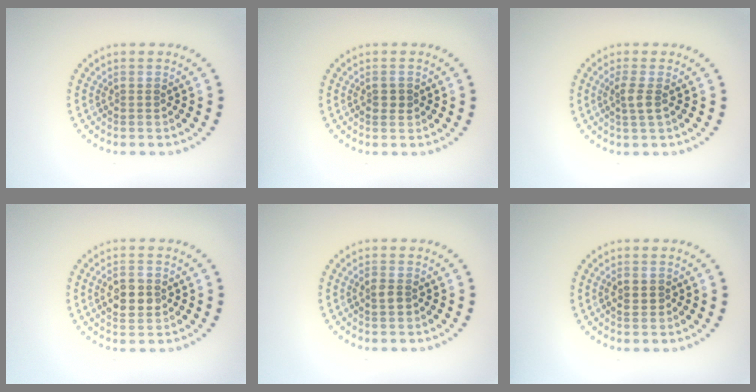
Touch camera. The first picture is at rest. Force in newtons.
{"total": 1.2, "press": 1.2, "slide": 0.1}
{"total": 1.7, "press": 1.4, "slide": 1.0}
{"total": 2.9, "press": 2.9, "slide": 0.2}
{"total": 1.3, "press": 1.3, "slide": 0.2}
{"total": 1.1, "press": 1.1, "slide": 0.2}